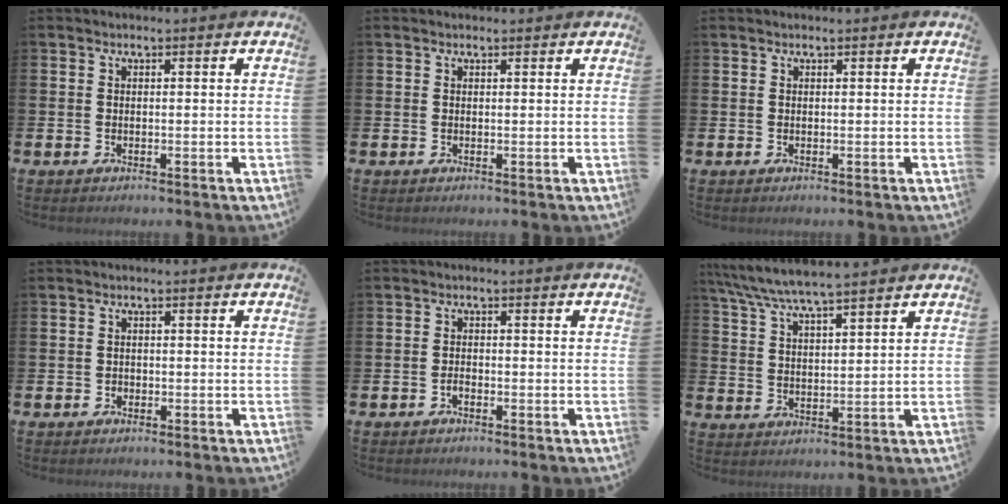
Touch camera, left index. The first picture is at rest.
{"total": 0.5, "force": [0.5, 0.1, 0.2], "torque": [0.012, -0.004, 0.004]}
{"total": 0.0}
{"total": 0.8, "force": [-0.3, 0.7, 0.1], "torque": [-0.004, 0.005, -0.008]}
{"total": 1.0, "force": [-0.7, 0.4, 0.5], "torque": [-0.011, -0.002, -0.014]}
{"total": 6.6, "force": [6.2, 0.3, 2.4], "torque": [-0.064, -0.030, 0.110]}